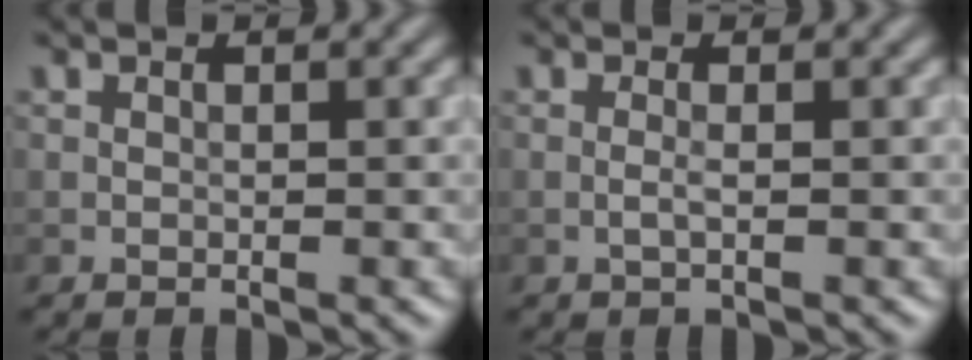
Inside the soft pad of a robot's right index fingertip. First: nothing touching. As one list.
[{"total": 0.9, "force": [-0.2, 0.1, 0.8], "torque": [-0.018, 0.000, -0.006]}]